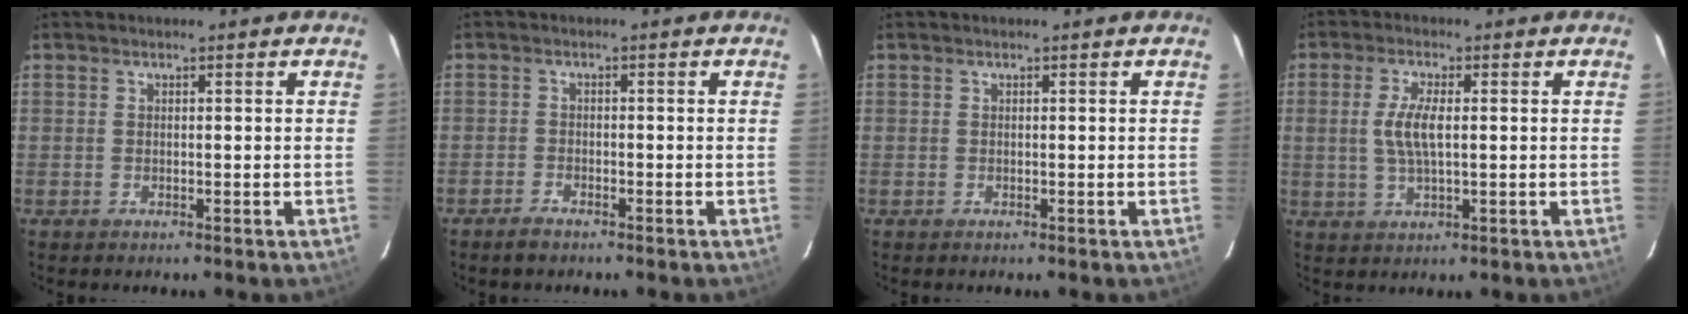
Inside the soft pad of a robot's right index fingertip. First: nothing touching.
{"total": 2.2, "force": [-1.9, 0.8, 0.8], "torque": [-0.026, 0.001, -0.036]}
{"total": 0.0}
{"total": 5.6, "force": [0.5, 1.9, 5.3], "torque": [-0.105, 0.001, 0.010]}